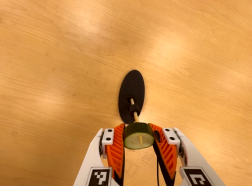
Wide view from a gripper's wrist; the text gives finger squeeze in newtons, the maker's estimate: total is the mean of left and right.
{"total": 12.1, "left": 11.6, "right": 12.7}